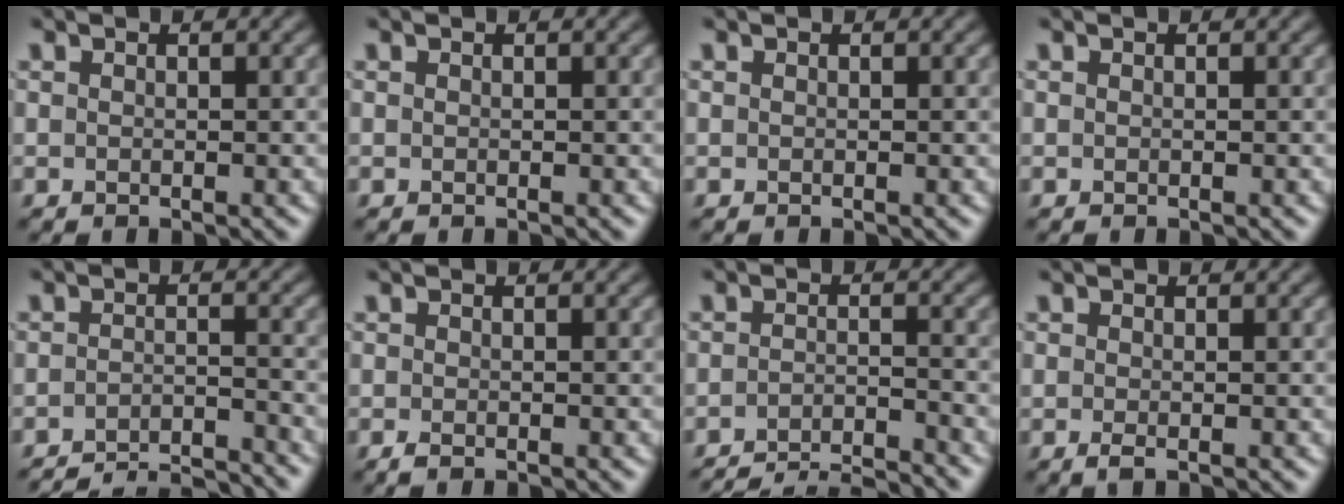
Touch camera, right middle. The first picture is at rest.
{"total": 0.0}
{"total": 0.0}
{"total": 0.0}
{"total": 8.8, "force": [-8.2, 1.6, 2.9], "torque": [-0.038, -0.011, -0.116]}
{"total": 0.8, "force": [-0.5, 0.2, 0.6], "torque": [-0.014, -0.004, -0.010]}
{"total": 7.8, "force": [-7.2, 1.3, 2.9], "torque": [-0.040, -0.011, -0.107]}
{"total": 0.9, "force": [-0.4, 0.2, 0.7], "torque": [-0.017, -0.006, -0.007]}